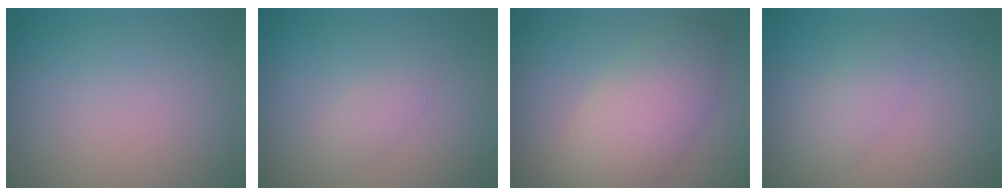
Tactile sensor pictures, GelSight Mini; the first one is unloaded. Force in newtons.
{"total": 1.1, "press": 1.1, "slide": 0.1}
{"total": 6.5, "press": 6.5, "slide": 0.6}
{"total": 2.0, "press": 2.0, "slide": 0.2}